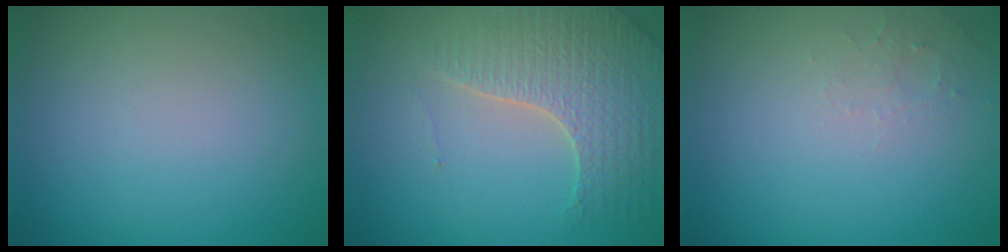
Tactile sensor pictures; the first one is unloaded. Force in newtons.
{"total": 3.9, "press": 3.9, "slide": 0.6}
{"total": 1.2, "press": 1.2, "slide": 0.3}